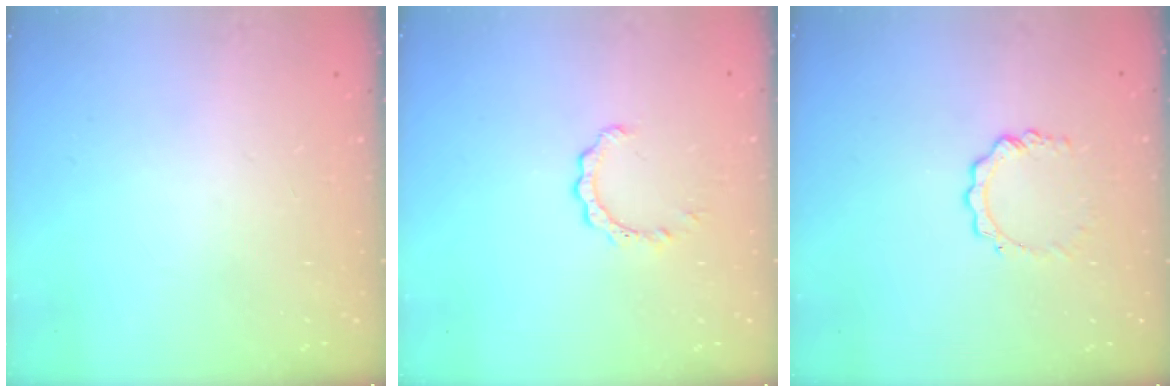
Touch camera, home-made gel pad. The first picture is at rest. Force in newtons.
{"total": 2.4, "press": 2.3, "slide": 0.3}
{"total": 4.9, "press": 4.8, "slide": 0.5}